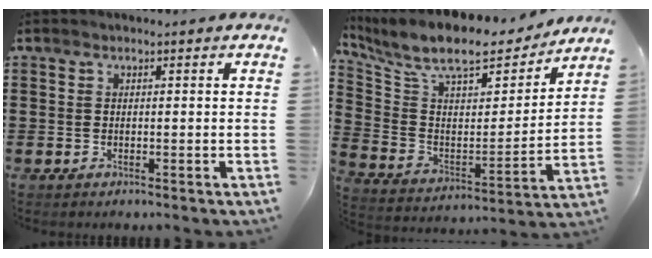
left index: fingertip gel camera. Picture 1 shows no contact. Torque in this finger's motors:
{"motor_torque": [2.14, 0.00, 0.74, 0.21]}